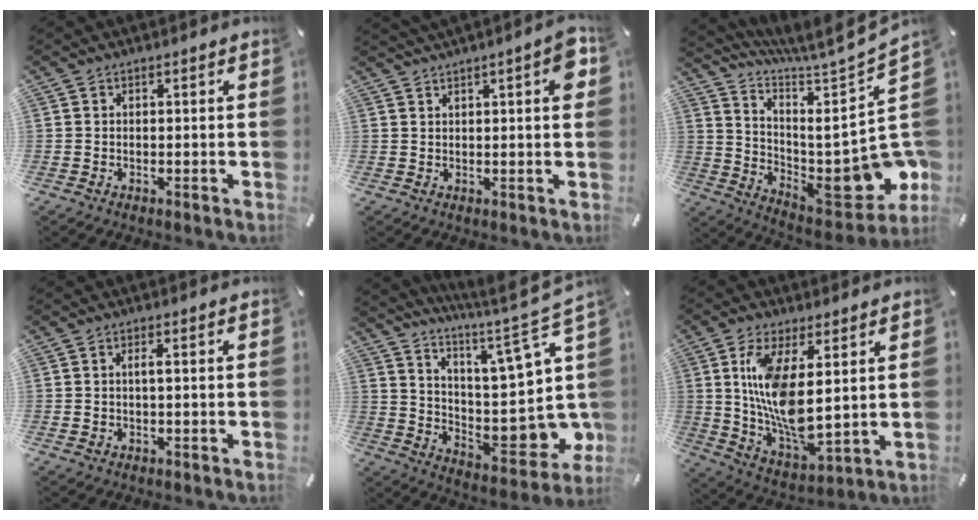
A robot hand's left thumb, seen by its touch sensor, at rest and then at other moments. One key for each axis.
{"total": 5.0, "fx": 2.2, "fy": 1.1, "fz": 4.4, "tx": -0.061, "ty": -0.005, "tz": 0.033}
{"total": 15.0, "fx": -1.8, "fy": 4.8, "fz": 14.1, "tx": -0.177, "ty": -0.040, "tz": -0.037}
{"total": 1.4, "fx": -0.1, "fy": 0.2, "fz": 1.4, "tx": -0.025, "ty": -0.002, "tz": -0.002}
{"total": 17.0, "fx": 0.9, "fy": 8.3, "fz": 14.8, "tx": -0.158, "ty": -0.049, "tz": 0.017}
{"total": 14.1, "fx": 3.7, "fy": 6.1, "fz": 12.2, "tx": -0.243, "ty": -0.034, "tz": 0.065}